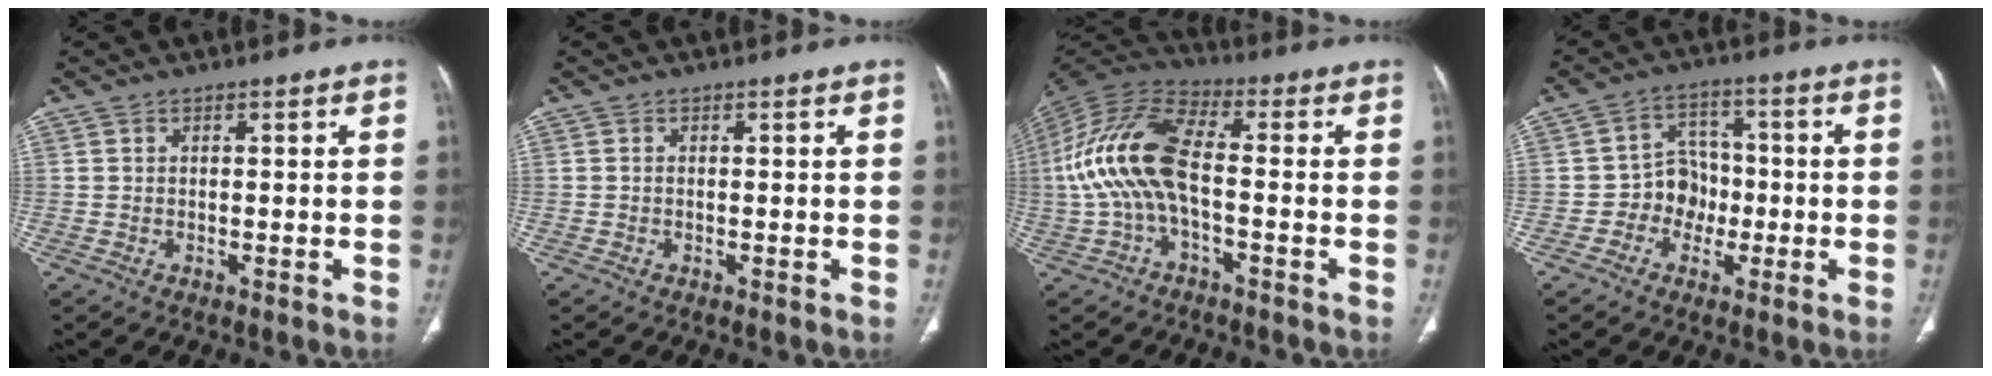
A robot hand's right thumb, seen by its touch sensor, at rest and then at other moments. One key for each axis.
{"total": 0.0}
{"total": 15.2, "fx": -1.5, "fy": 6.9, "fz": 13.4, "tx": -0.294, "ty": 0.039, "tz": -0.034}
{"total": 6.9, "fx": -1.8, "fy": 6.0, "fz": 2.9, "tx": -0.005, "ty": 0.025, "tz": -0.041}